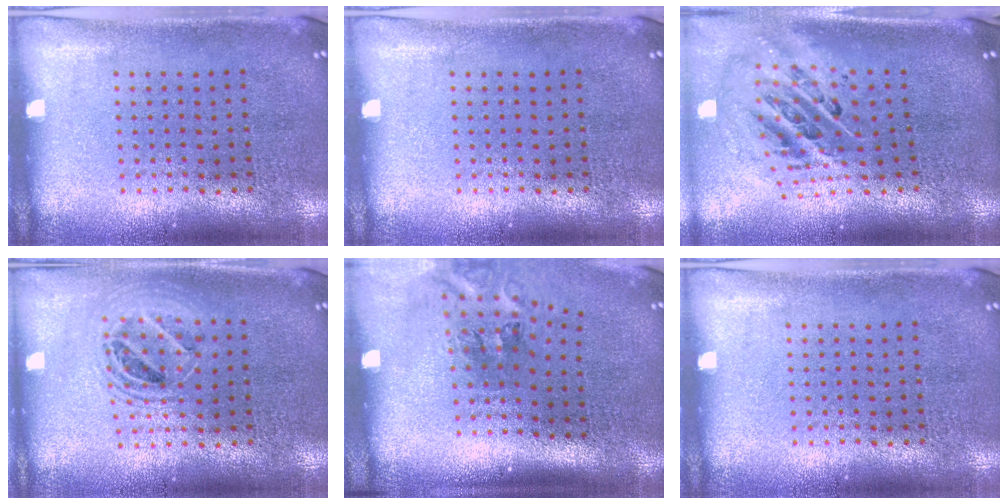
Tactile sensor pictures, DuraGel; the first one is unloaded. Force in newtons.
{"total": 0.0}
{"total": 2.8, "press": 1.9, "slide": 2.0}
{"total": 1.5, "press": 1.4, "slide": 0.7}
{"total": 1.8, "press": 1.1, "slide": 1.4}
{"total": 0.0}